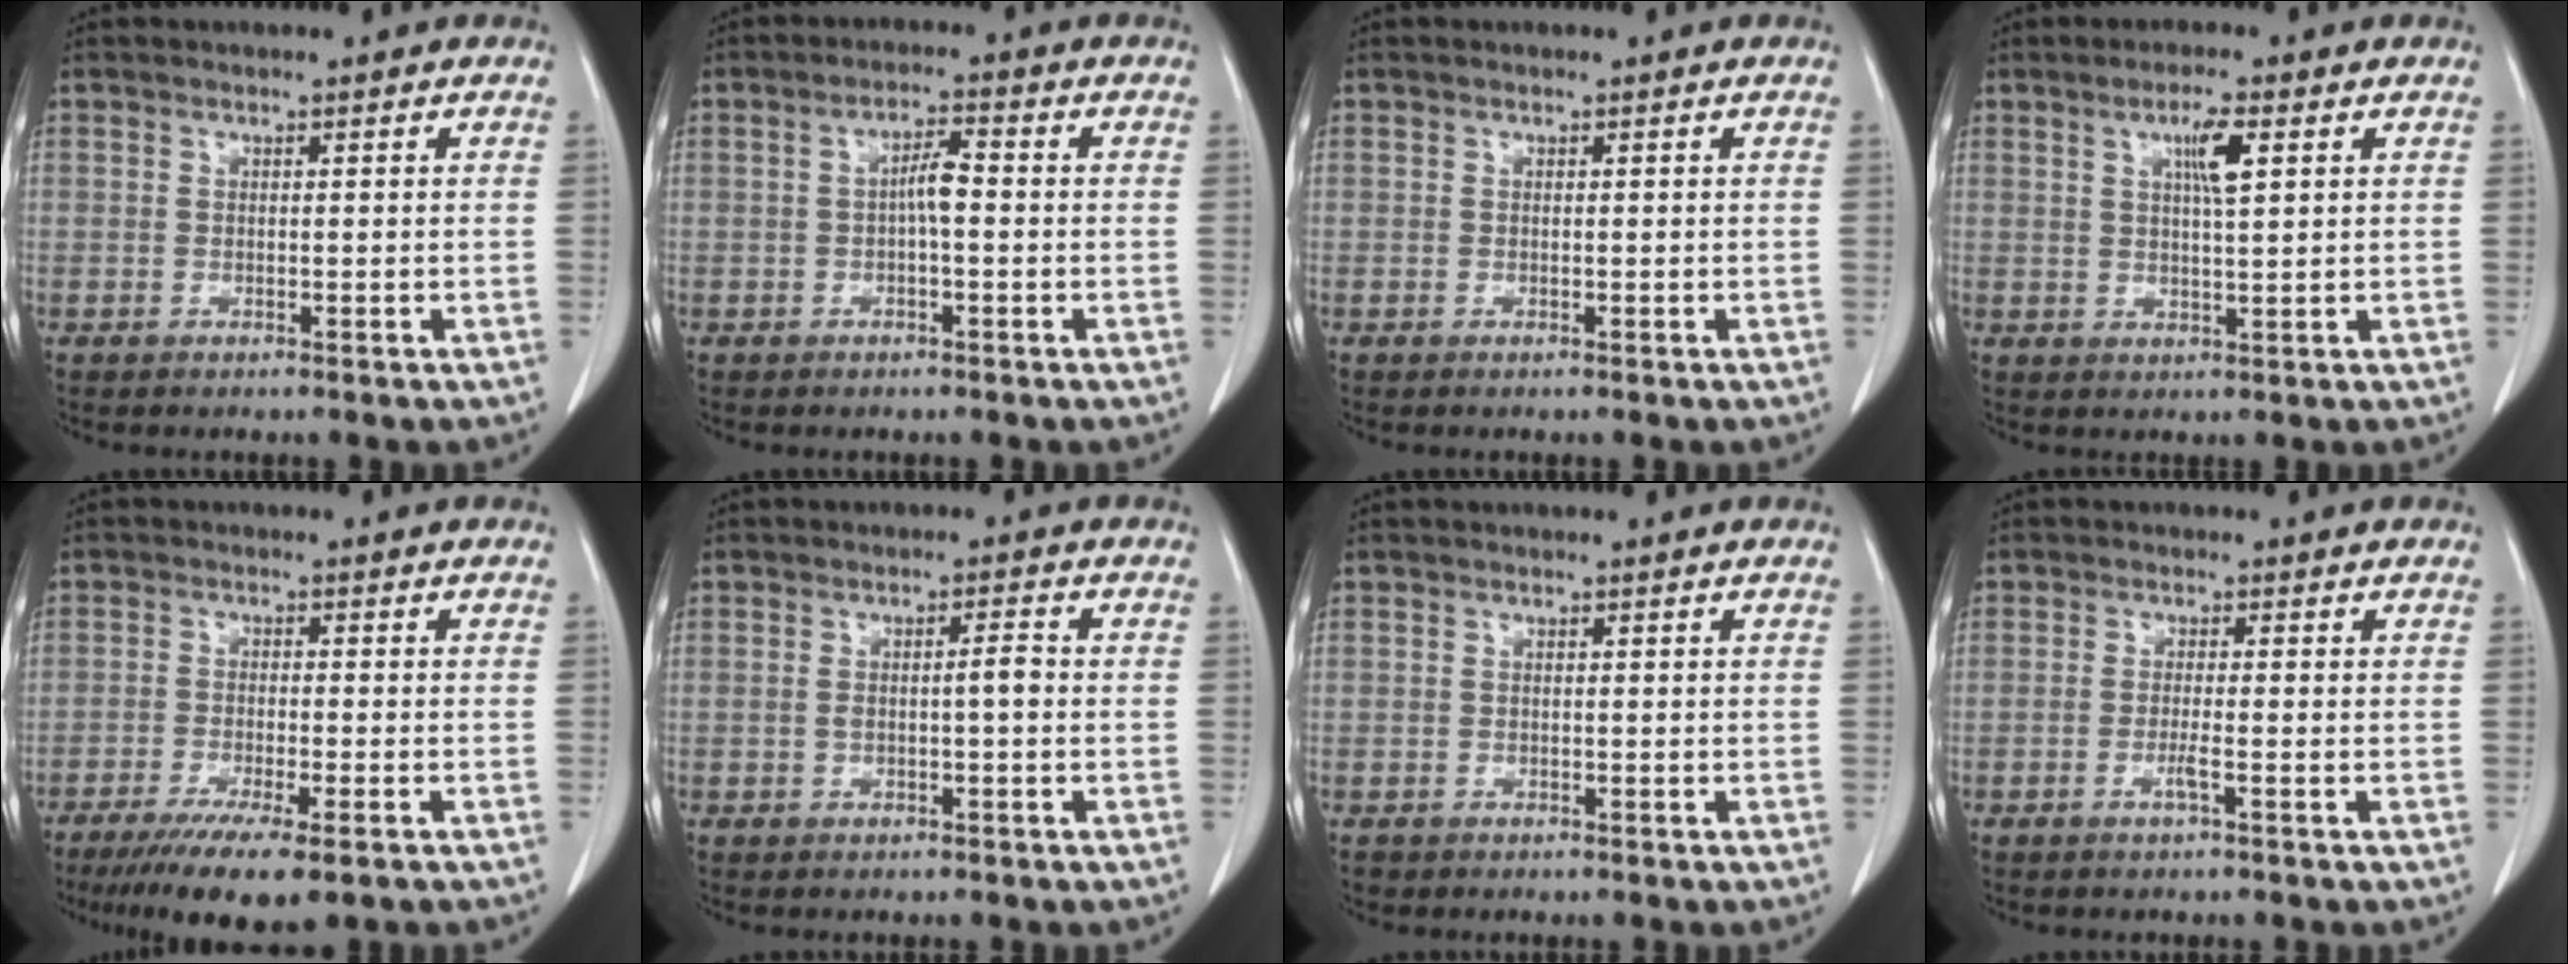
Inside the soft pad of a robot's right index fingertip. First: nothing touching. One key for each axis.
{"total": 3.3, "fx": -0.2, "fy": 0.6, "fz": 3.2, "tx": -0.061, "ty": 0.008, "tz": -0.004}
{"total": 0.0}
{"total": 4.5, "fx": 1.8, "fy": 0.3, "fz": 4.1, "tx": -0.075, "ty": -0.002, "tz": 0.030}
{"total": 10.3, "fx": -7.1, "fy": 1.1, "fz": 7.3, "tx": -0.113, "ty": -0.024, "tz": -0.108}
{"total": 2.6, "fx": -0.3, "fy": 0.4, "fz": 2.6, "tx": -0.048, "ty": 0.008, "tz": -0.001}
{"total": 0.9, "fx": -0.5, "fy": 0.7, "fz": 0.0, "tx": -0.010, "ty": 0.003, "tz": -0.007}
{"total": 1.7, "fx": -0.8, "fy": -0.3, "fz": 1.4, "tx": -0.029, "ty": -0.001, "tz": -0.016}